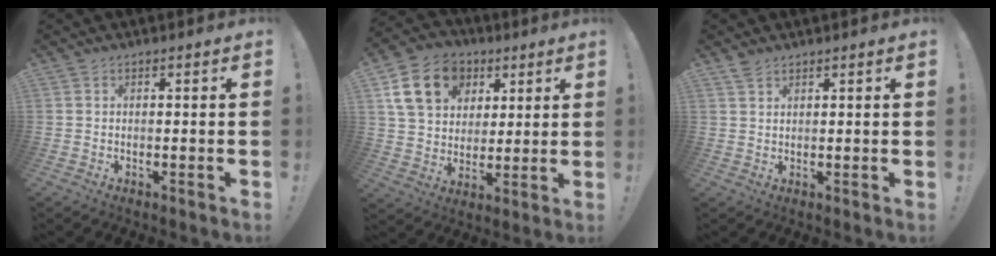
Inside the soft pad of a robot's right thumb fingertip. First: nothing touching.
{"total": 18.1, "force": [7.1, 14.1, 8.8], "torque": [-0.128, -0.017, 0.145]}
{"total": 2.2, "force": [1.8, 0.7, 1.1], "torque": [-0.018, -0.007, 0.032]}